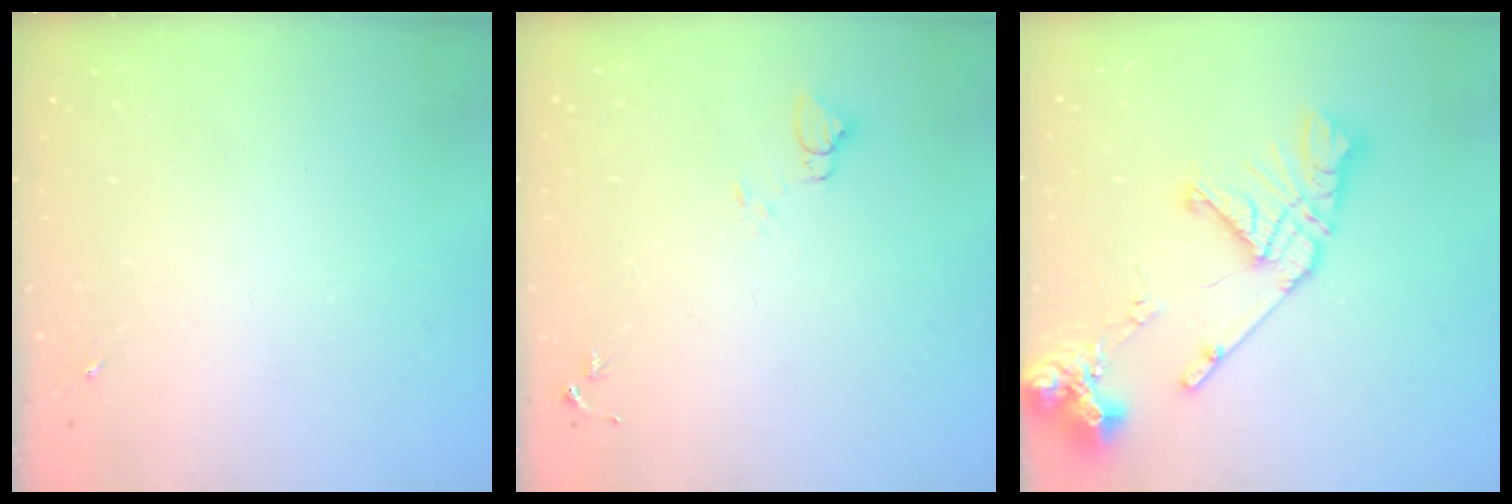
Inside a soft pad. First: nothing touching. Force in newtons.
{"total": 3.9, "press": 3.9, "slide": 0.4}
{"total": 16.1, "press": 16.0, "slide": 2.0}